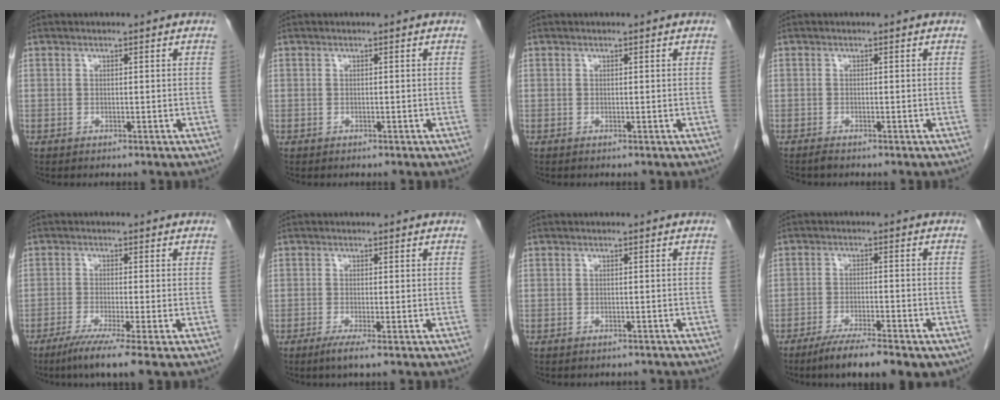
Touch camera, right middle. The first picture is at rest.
{"total": 0.0}
{"total": 0.0}
{"total": 0.9, "force": [-0.9, 0.1, 0.2], "torque": [-0.010, -0.003, -0.016]}
{"total": 6.6, "force": [-4.5, -1.0, 4.7], "torque": [-0.077, -0.021, -0.080]}
{"total": 2.2, "force": [-1.3, -0.3, 1.7], "torque": [-0.034, -0.007, -0.028]}
{"total": 2.6, "force": [-2.3, 1.0, 0.3], "torque": [-0.007, 0.000, -0.031]}
{"total": 10.1, "force": [-7.3, 2.0, 6.8], "torque": [-0.097, -0.014, -0.109]}